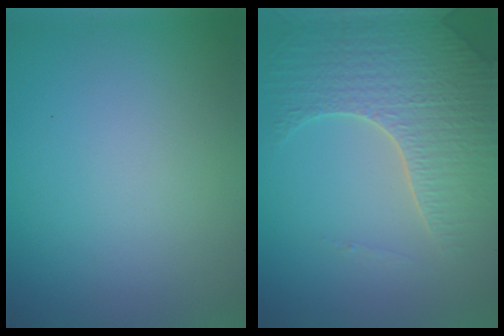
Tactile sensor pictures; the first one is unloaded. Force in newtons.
{"total": 6.0, "press": 4.8, "slide": 3.5}